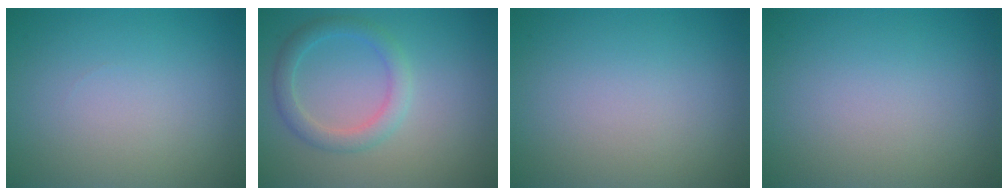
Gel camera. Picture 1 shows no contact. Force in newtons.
{"total": 2.5, "press": 2.5, "slide": 0.0}
{"total": 0.0}
{"total": 0.0}